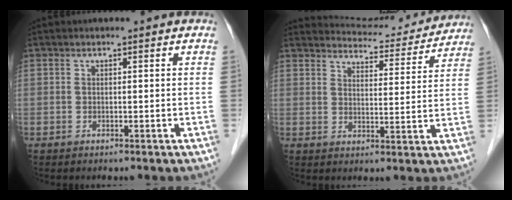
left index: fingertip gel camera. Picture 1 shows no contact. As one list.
[{"total": 13.8, "force": [13.4, 2.7, 1.7], "torque": [-0.006, -0.011, 0.155]}]